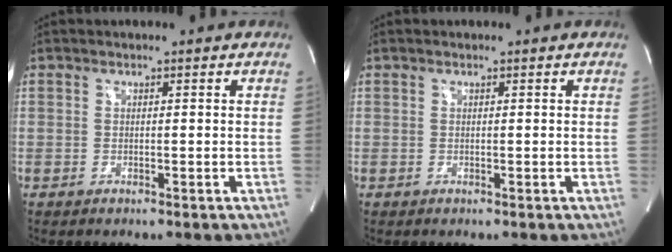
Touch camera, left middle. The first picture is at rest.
{"total": 0.0}